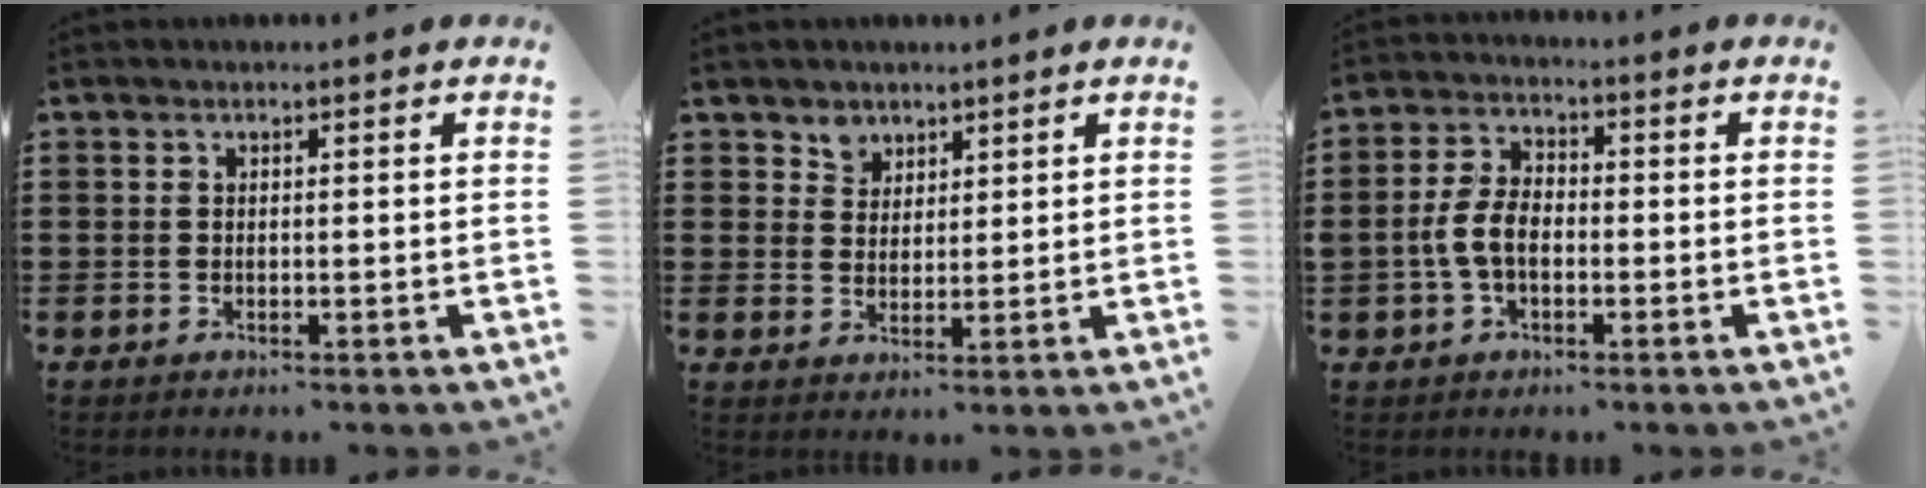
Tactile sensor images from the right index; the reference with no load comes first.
{"total": 3.3, "force": [2.2, 2.5, 0.1], "torque": [-0.007, 0.006, 0.040]}
{"total": 5.8, "force": [-1.3, 3.4, 4.5], "torque": [-0.117, -0.001, -0.033]}